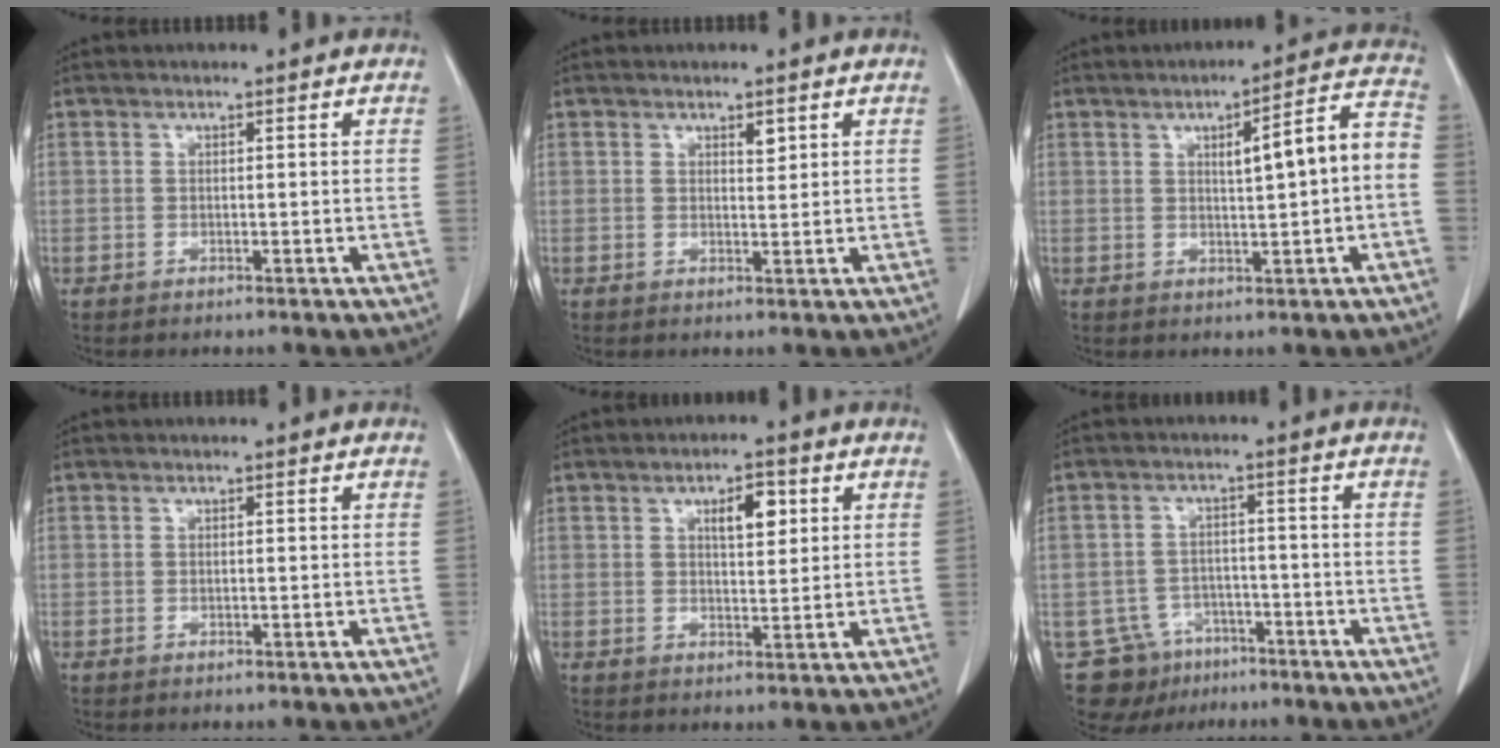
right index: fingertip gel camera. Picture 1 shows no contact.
{"total": 1.5, "force": [0.9, 0.6, 1.0], "torque": [-0.015, -0.004, 0.014]}
{"total": 8.5, "force": [0.1, 0.9, 8.4], "torque": [-0.114, 0.024, 0.002]}
{"total": 0.0}
{"total": 4.8, "force": [1.9, 1.8, 4.0], "torque": [-0.064, 0.004, 0.031]}
{"total": 8.3, "force": [-5.5, 6.2, 1.0], "torque": [-0.018, 0.017, -0.079]}